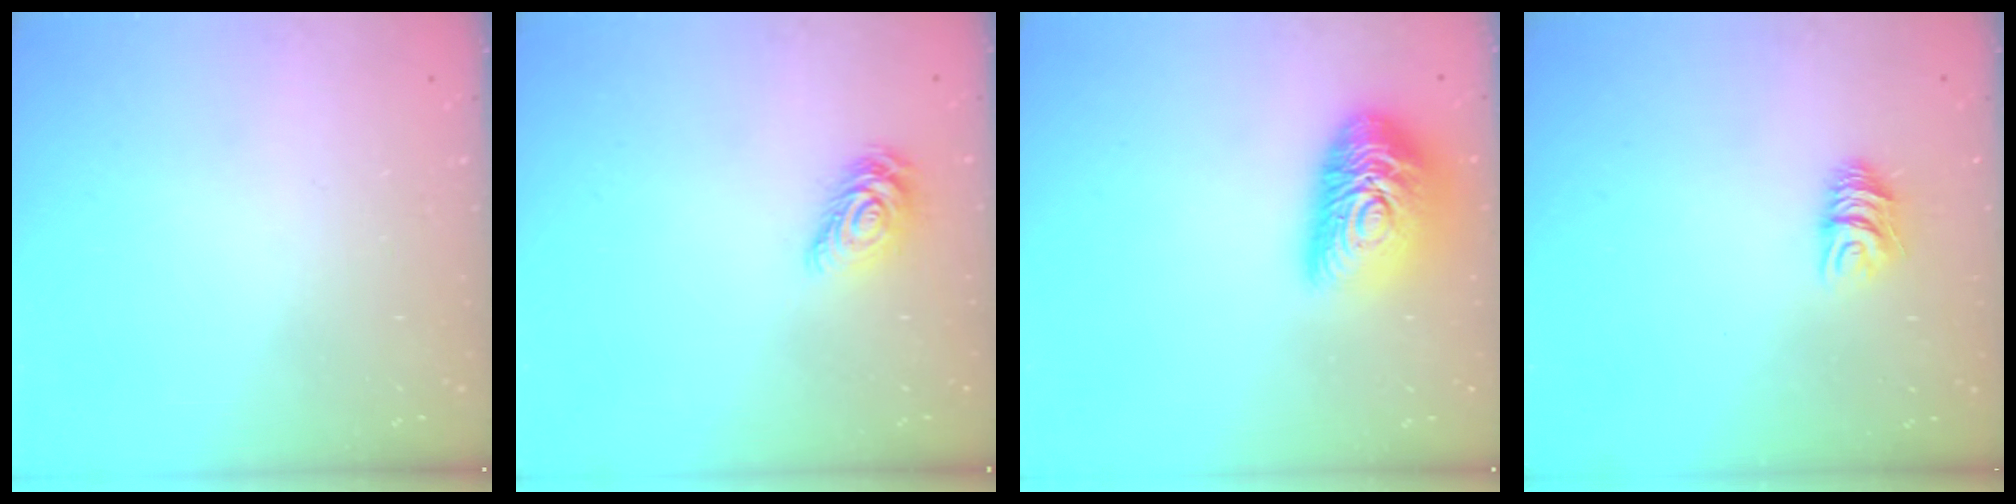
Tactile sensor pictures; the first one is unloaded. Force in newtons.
{"total": 9.4, "press": 9.4, "slide": 0.6}
{"total": 16.3, "press": 16.2, "slide": 1.5}
{"total": 6.8, "press": 6.8, "slide": 0.2}